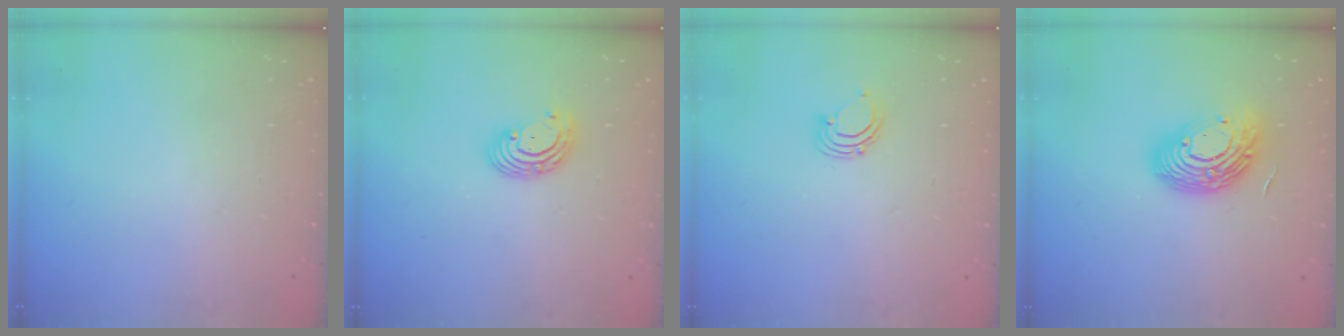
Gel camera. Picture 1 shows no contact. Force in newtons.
{"total": 5.2, "press": 5.2, "slide": 0.5}
{"total": 2.9, "press": 2.9, "slide": 0.2}
{"total": 14.5, "press": 14.5, "slide": 1.0}